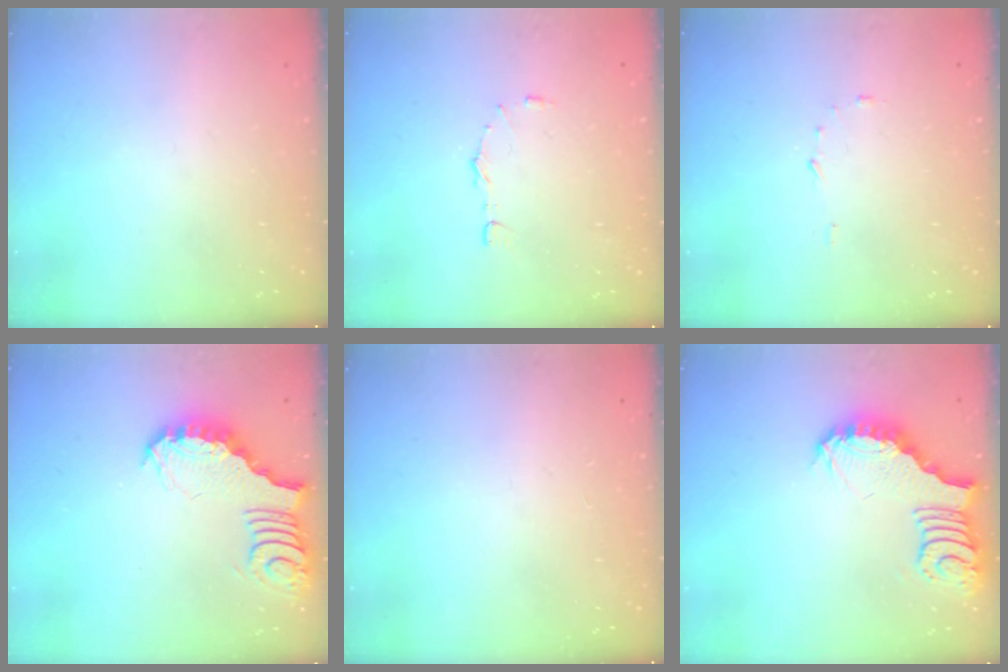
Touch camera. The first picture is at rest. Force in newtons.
{"total": 5.1, "press": 5.0, "slide": 0.6}
{"total": 4.1, "press": 4.1, "slide": 0.2}
{"total": 3.9, "press": 3.8, "slide": 0.6}
{"total": 1.4, "press": 1.4, "slide": 0.1}
{"total": 3.8, "press": 3.7, "slide": 0.5}